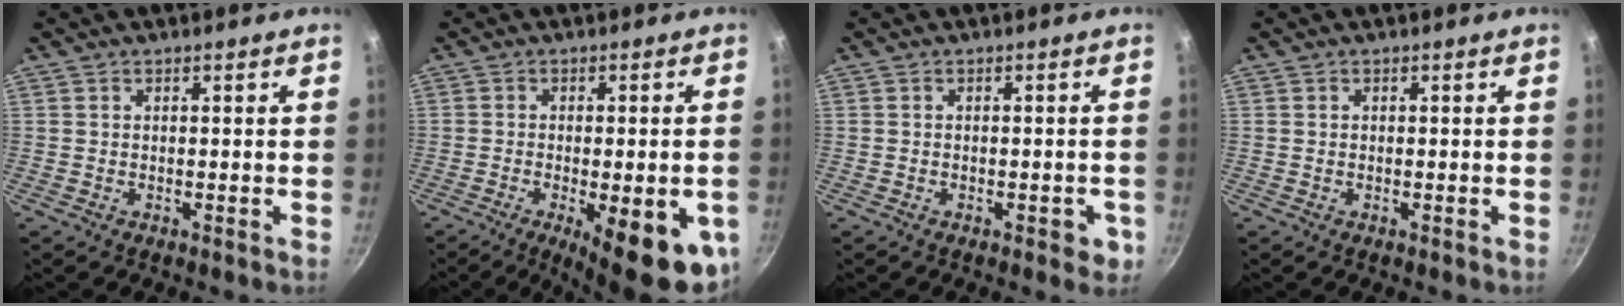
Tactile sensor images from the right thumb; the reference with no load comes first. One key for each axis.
{"total": 15.8, "fx": -5.5, "fy": 4.9, "fz": 13.9, "tx": -0.155, "ty": 0.002, "tz": -0.066}
{"total": 3.3, "fx": -1.2, "fy": 1.7, "fz": 2.5, "tx": -0.015, "ty": 0.006, "tz": -0.013}
{"total": 0.0}